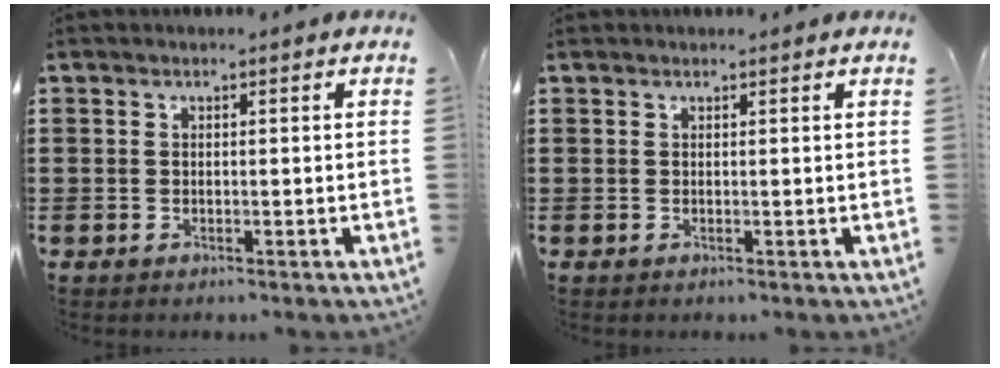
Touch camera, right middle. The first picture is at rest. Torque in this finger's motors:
{"motor_torque": [1.06, -0.50, 0.27, 0.05]}